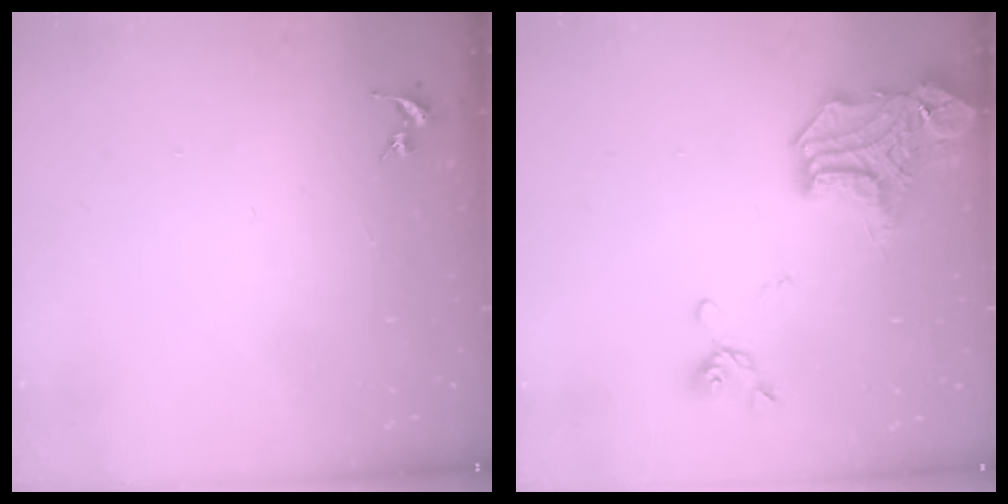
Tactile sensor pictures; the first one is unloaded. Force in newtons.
{"total": 18.0, "press": 17.9, "slide": 1.8}